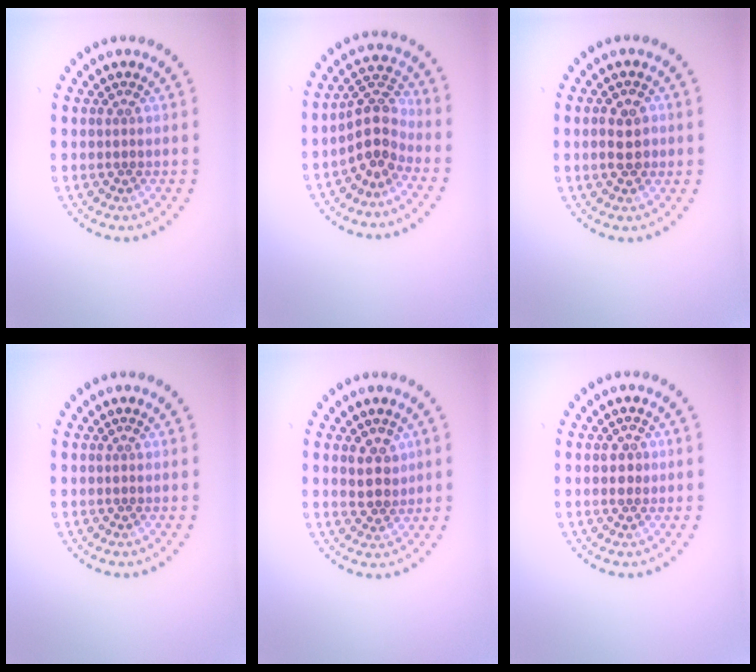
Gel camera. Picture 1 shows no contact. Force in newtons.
{"total": 3.4, "press": 2.7, "slide": 1.9}
{"total": 2.6, "press": 2.6, "slide": 0.2}
{"total": 0.0}
{"total": 2.3, "press": 2.0, "slide": 1.1}
{"total": 1.3, "press": 1.3, "slide": 0.1}